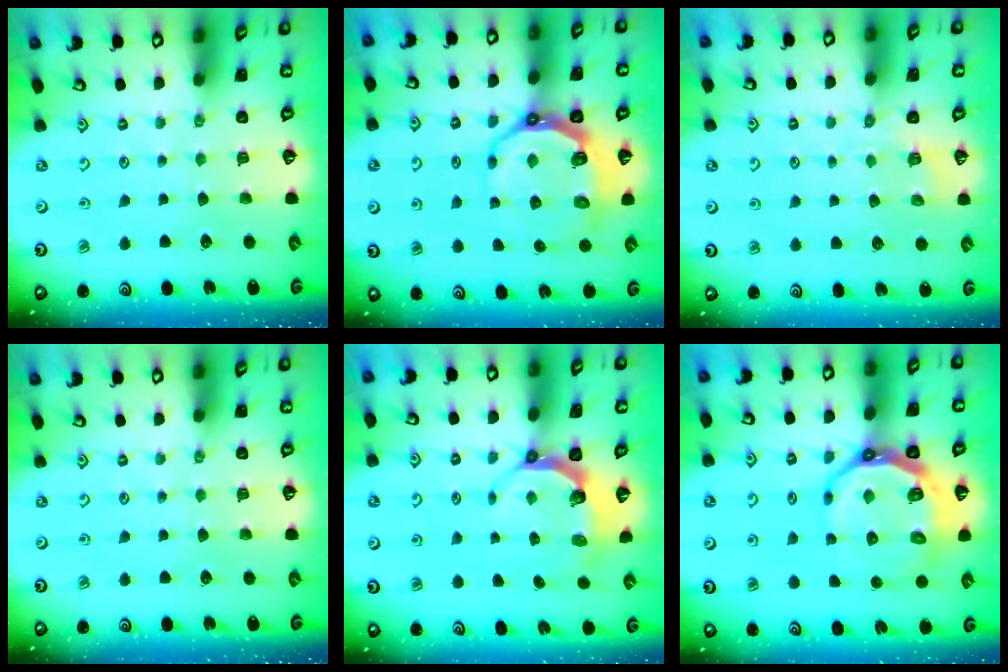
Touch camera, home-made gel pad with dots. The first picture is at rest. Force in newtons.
{"total": 10.0, "press": 9.1, "slide": 4.2}
{"total": 2.3, "press": 1.7, "slide": 1.6}
{"total": 0.0}
{"total": 5.7, "press": 4.6, "slide": 3.3}
{"total": 14.4, "press": 13.9, "slide": 3.9}